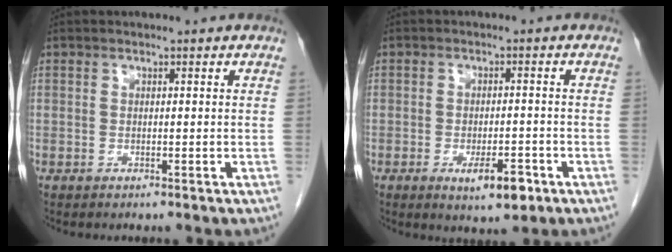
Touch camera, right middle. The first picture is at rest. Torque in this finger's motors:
{"motor_torque": [0.76, -0.18, 0.20, 0.05]}